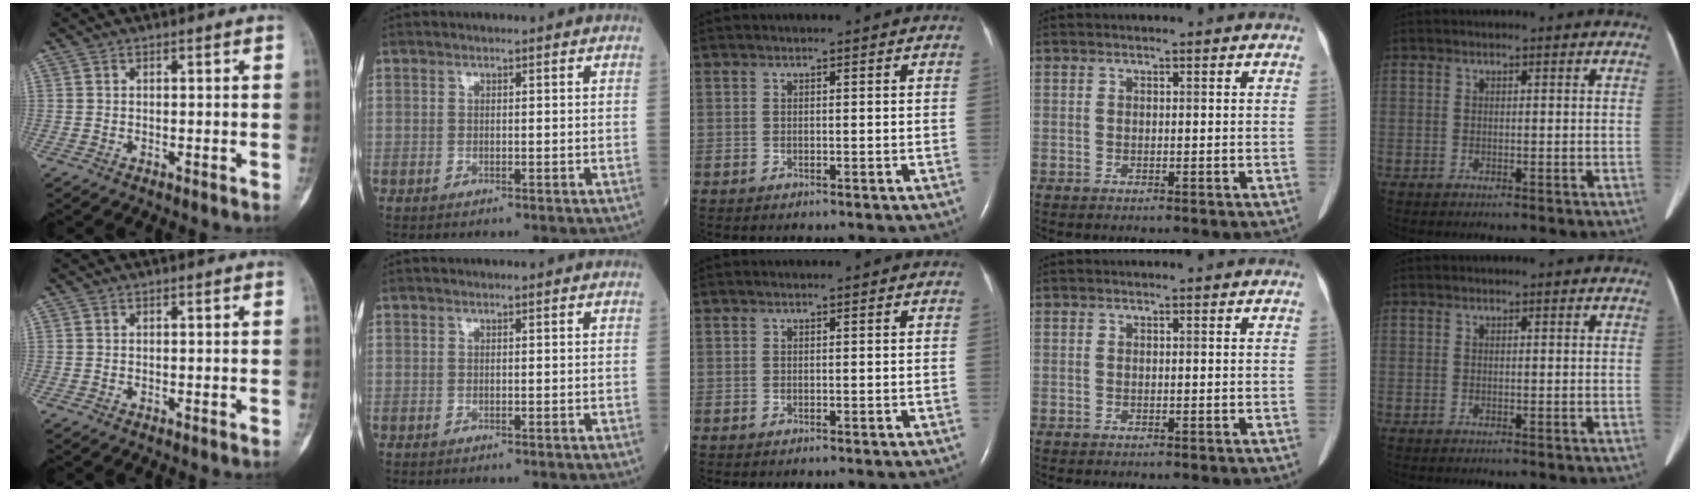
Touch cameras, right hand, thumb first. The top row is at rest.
{}